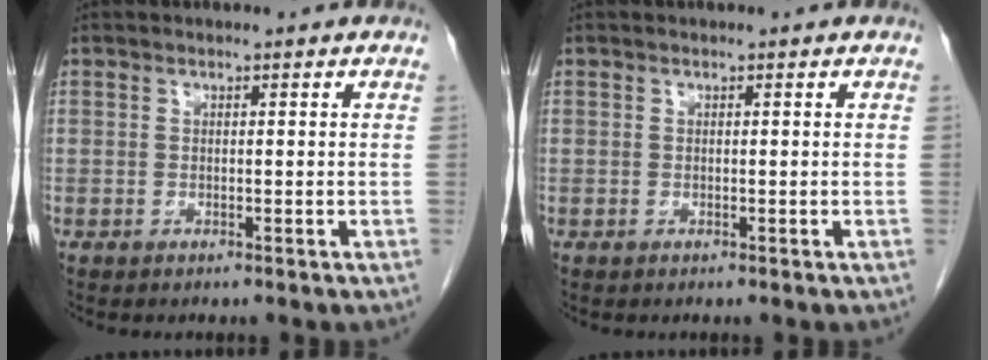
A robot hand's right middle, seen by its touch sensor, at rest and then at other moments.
{"total": 0.0}